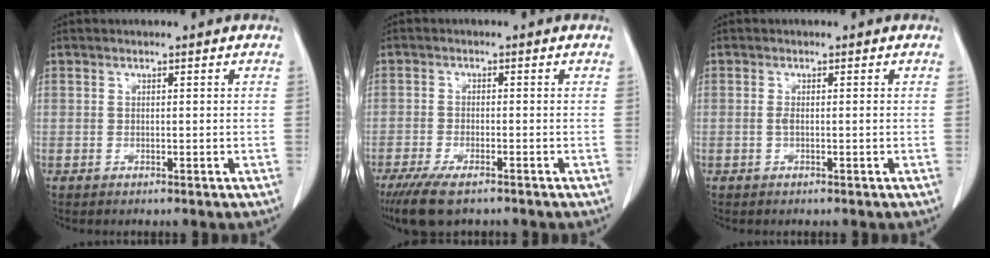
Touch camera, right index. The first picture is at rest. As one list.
[{"total": 7.2, "force": [-5.3, 1.8, 4.5], "torque": [-0.079, -0.016, -0.086]}, {"total": 1.0, "force": [-0.2, 0.1, 1.0], "torque": [-0.021, -0.001, -0.002]}]